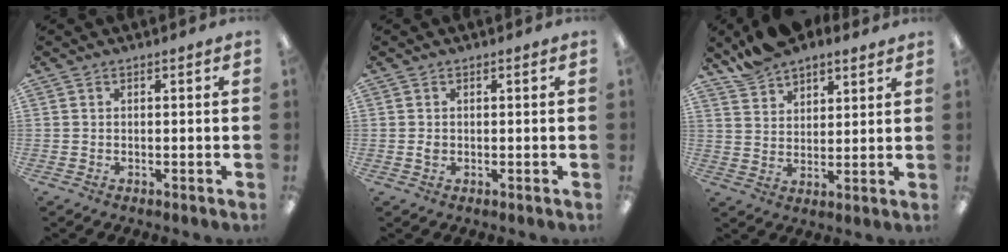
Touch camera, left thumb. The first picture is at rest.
{"total": 1.1, "force": [0.0, 0.8, 0.7], "torque": [-0.005, -0.001, -0.003]}
{"total": 8.1, "force": [7.1, 3.4, 2.0], "torque": [-0.047, -0.035, 0.132]}